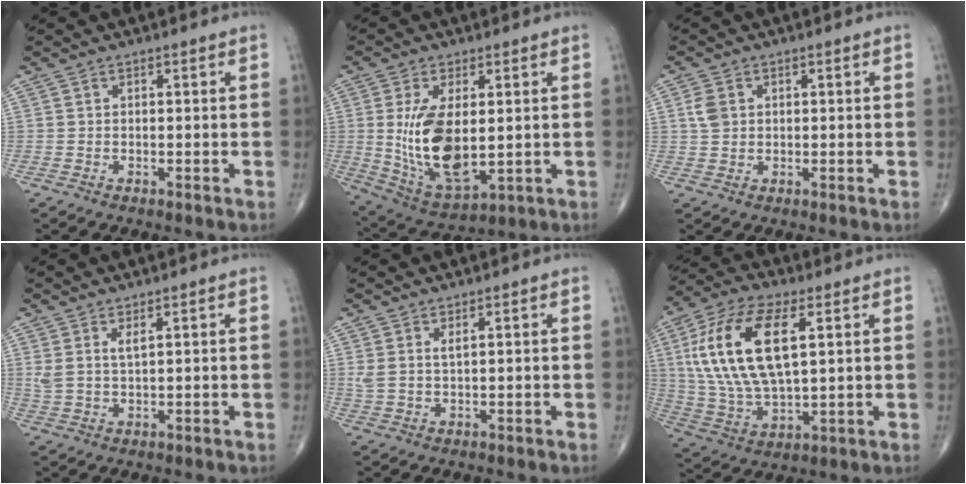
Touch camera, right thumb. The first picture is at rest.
{"total": 14.8, "force": [0.8, 7.1, 12.9], "torque": [-0.242, -0.021, 0.034]}
{"total": 3.2, "force": [0.8, 2.5, 1.9], "torque": [-0.033, 0.003, 0.017]}
{"total": 3.3, "force": [1.7, 0.8, 2.6], "torque": [-0.060, -0.010, 0.041]}
{"total": 2.6, "force": [1.3, 0.7, 2.1], "torque": [-0.050, -0.002, 0.033]}
{"total": 20.2, "force": [5.1, 9.2, 17.2], "torque": [-0.351, -0.006, 0.097]}